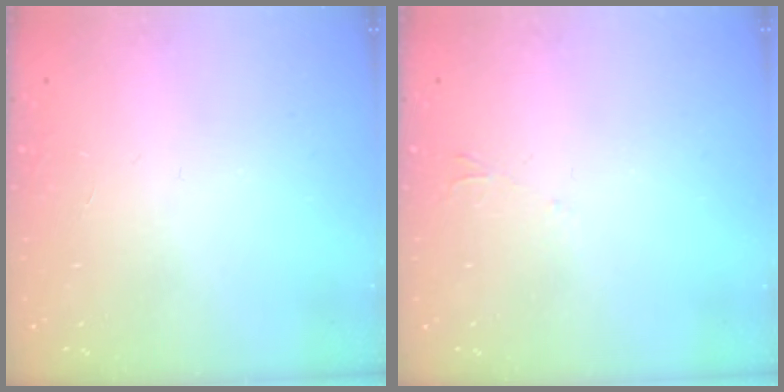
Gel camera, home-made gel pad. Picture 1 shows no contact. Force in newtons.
{"total": 2.2, "press": 2.2, "slide": 0.4}